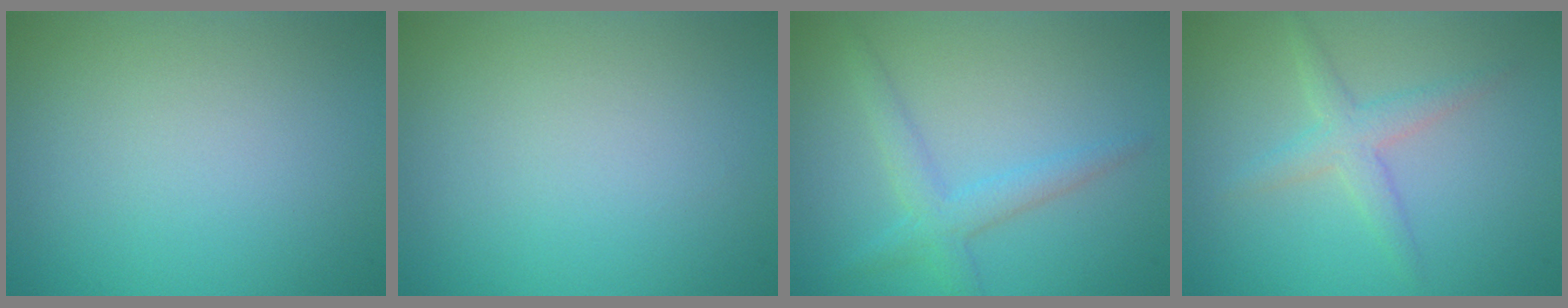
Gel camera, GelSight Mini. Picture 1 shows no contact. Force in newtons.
{"total": 0.0}
{"total": 2.5, "press": 2.5, "slide": 0.1}
{"total": 2.3, "press": 2.3, "slide": 0.1}